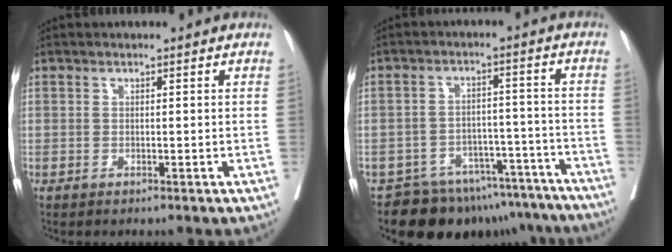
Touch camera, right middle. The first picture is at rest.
{"total": 15.4, "force": [-13.4, 7.0, 3.1], "torque": [-0.023, 0.029, -0.167]}